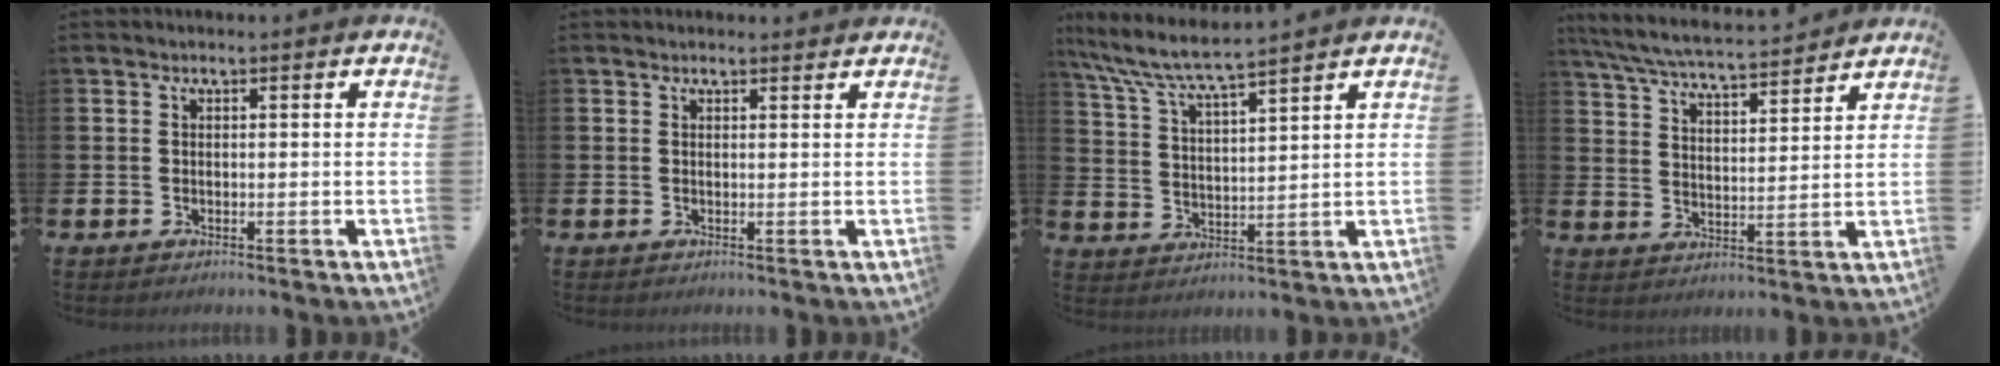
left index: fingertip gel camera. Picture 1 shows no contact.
{"total": 0.8, "force": [0.8, 0.1, 0.2], "torque": [0.004, -0.002, 0.013]}
{"total": 6.8, "force": [6.4, 0.0, 2.3], "torque": [-0.073, -0.037, 0.112]}
{"total": 6.5, "force": [6.2, 0.6, 1.9], "torque": [-0.063, -0.038, 0.110]}